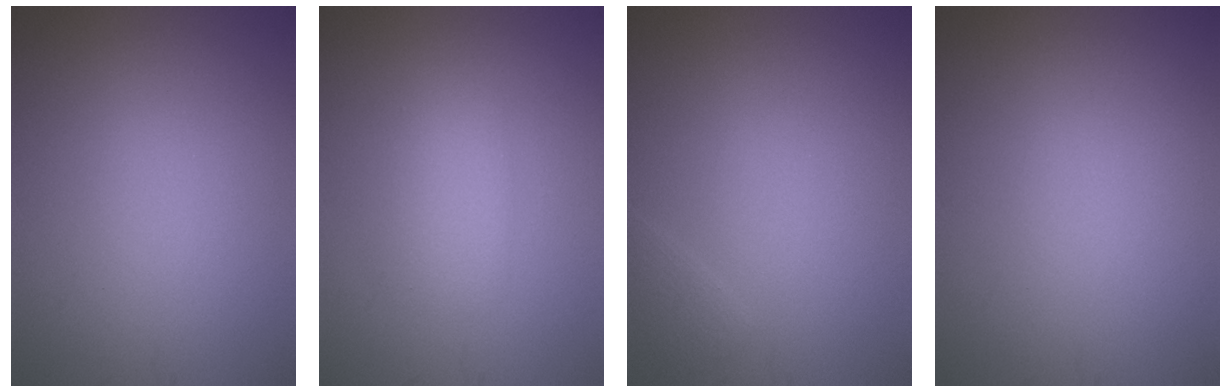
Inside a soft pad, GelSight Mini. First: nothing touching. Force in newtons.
{"total": 2.0, "press": 2.0, "slide": 0.1}
{"total": 0.9, "press": 0.9, "slide": 0.1}
{"total": 0.0}